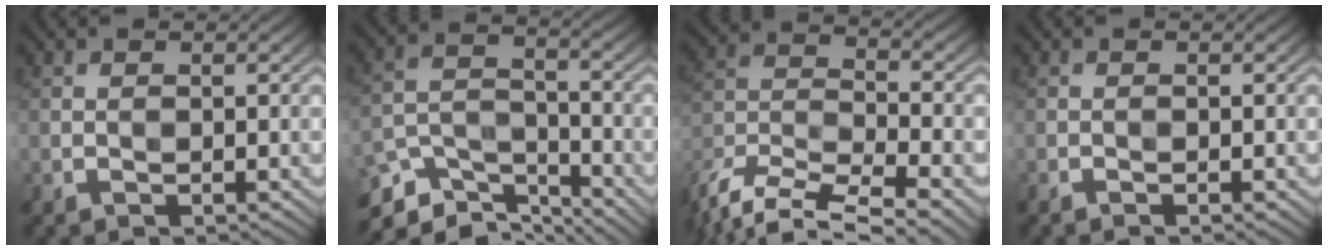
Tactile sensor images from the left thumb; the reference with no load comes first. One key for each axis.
{"total": 9.2, "fx": -7.1, "fy": 3.8, "fz": 4.3, "tx": -0.087, "ty": -0.014, "tz": -0.138}
{"total": 13.2, "fx": -10.8, "fy": 3.8, "fz": 6.6, "tx": -0.150, "ty": -0.020, "tz": -0.186}
{"total": 0.6, "fx": -0.5, "fy": 0.0, "fz": 0.3, "tx": -0.005, "ty": -0.001, "tz": -0.011}